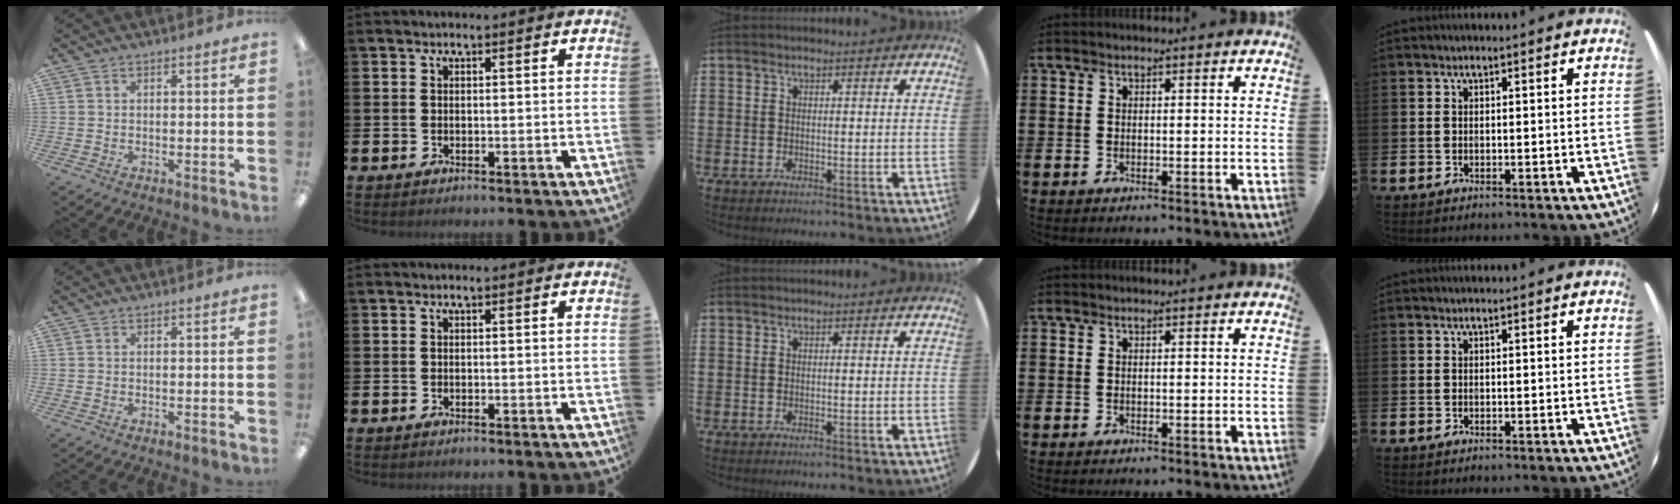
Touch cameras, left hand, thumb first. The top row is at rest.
{}